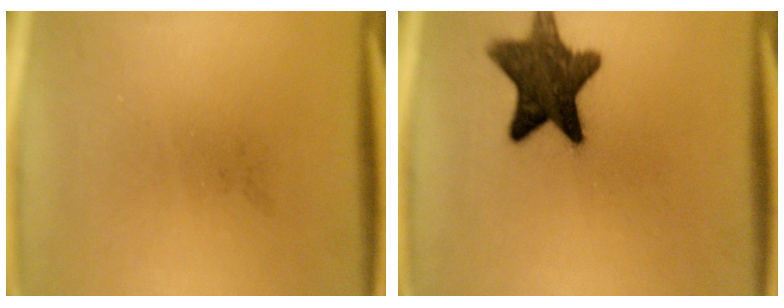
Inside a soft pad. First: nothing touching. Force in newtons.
{"total": 12.3}